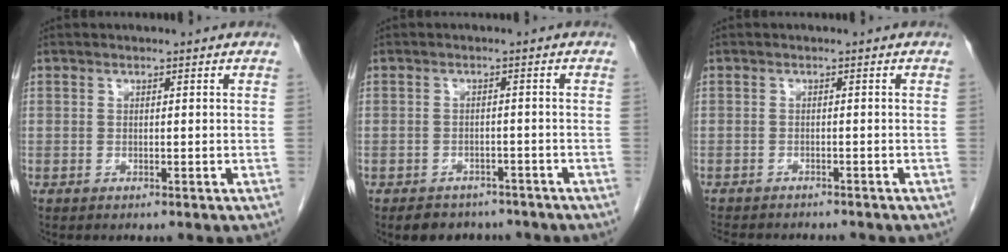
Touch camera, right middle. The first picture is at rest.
{"total": 5.9, "force": [-4.9, 3.1, 1.3], "torque": [-0.017, 0.007, -0.060]}
{"total": 8.6, "force": [-7.7, 2.3, 3.1], "torque": [-0.054, -0.006, -0.103]}